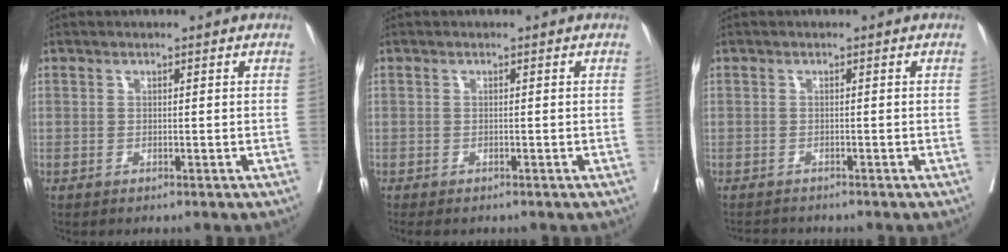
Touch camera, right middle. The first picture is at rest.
{"total": 2.3, "force": [-2.0, 0.9, 1.0], "torque": [-0.013, -0.007, -0.025]}
{"total": 2.4, "force": [-2.3, 0.5, 0.3], "torque": [-0.004, -0.008, -0.037]}